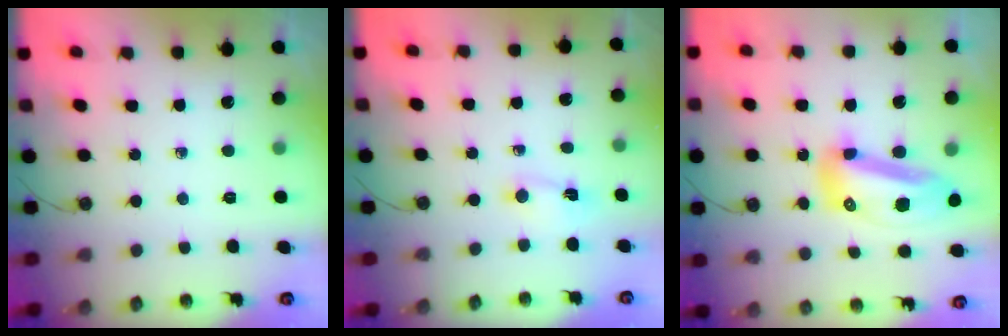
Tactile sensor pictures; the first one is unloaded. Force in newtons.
{"total": 1.4, "press": 1.4, "slide": 0.1}
{"total": 13.3, "press": 13.2, "slide": 1.4}